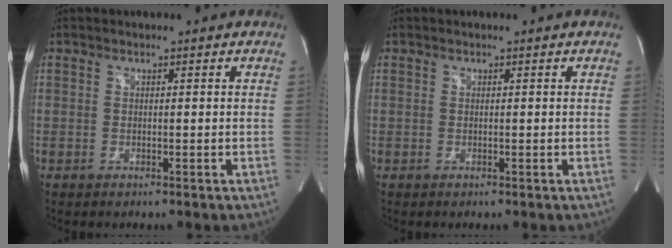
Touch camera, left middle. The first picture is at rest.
{"total": 0.0}